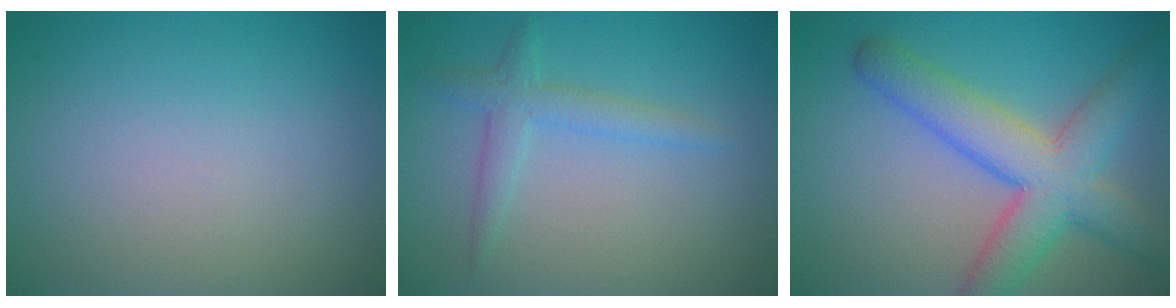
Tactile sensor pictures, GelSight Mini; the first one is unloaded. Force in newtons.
{"total": 2.3, "press": 2.3, "slide": 0.1}
{"total": 7.2, "press": 7.2, "slide": 0.3}